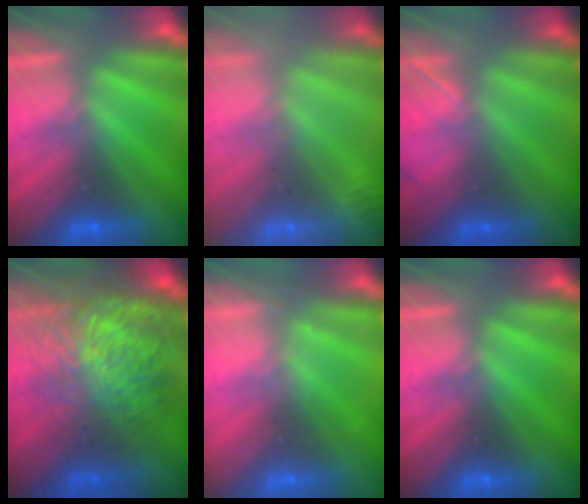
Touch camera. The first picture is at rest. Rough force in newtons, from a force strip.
{"total": 2.5}
{"total": 1.3}
{"total": 9.7}
{"total": 2.2}
{"total": 0.0}